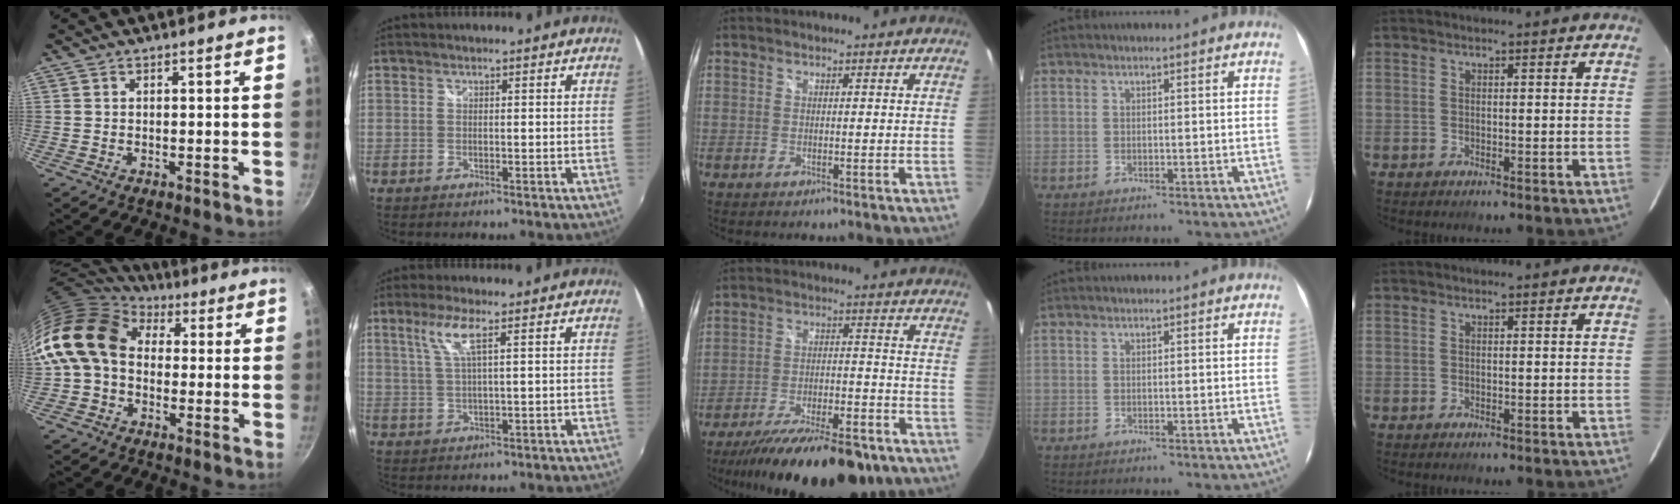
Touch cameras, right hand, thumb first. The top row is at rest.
{"thumb": {"total": 14.4, "force": [1.9, 11.1, 8.9], "torque": [-0.146, 0.024, 0.012]}, "index": {"total": 4.8, "force": [2.2, 0.0, 4.3], "torque": [-0.089, 0.001, 0.049]}, "middle": {"total": 21.9, "force": [-17.1, 6.2, 12.2], "torque": [-0.212, -0.035, -0.248]}}